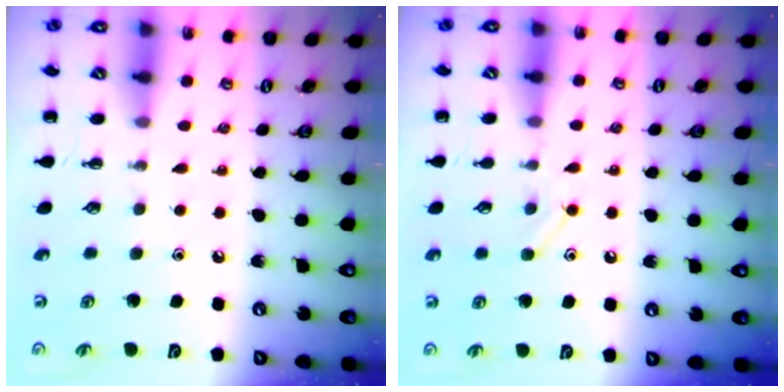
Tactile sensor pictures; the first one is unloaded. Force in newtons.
{"total": 8.4, "press": 8.2, "slide": 1.5}